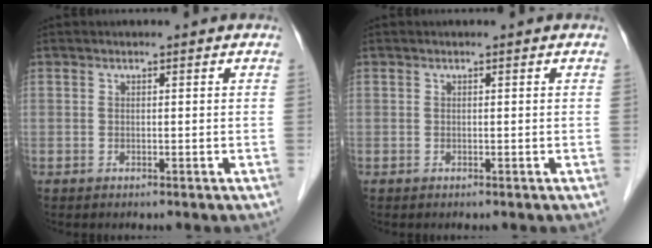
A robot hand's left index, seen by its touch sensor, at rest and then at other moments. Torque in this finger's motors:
{"motor_torque": [0.02, 0.01, -0.03, 0.00]}